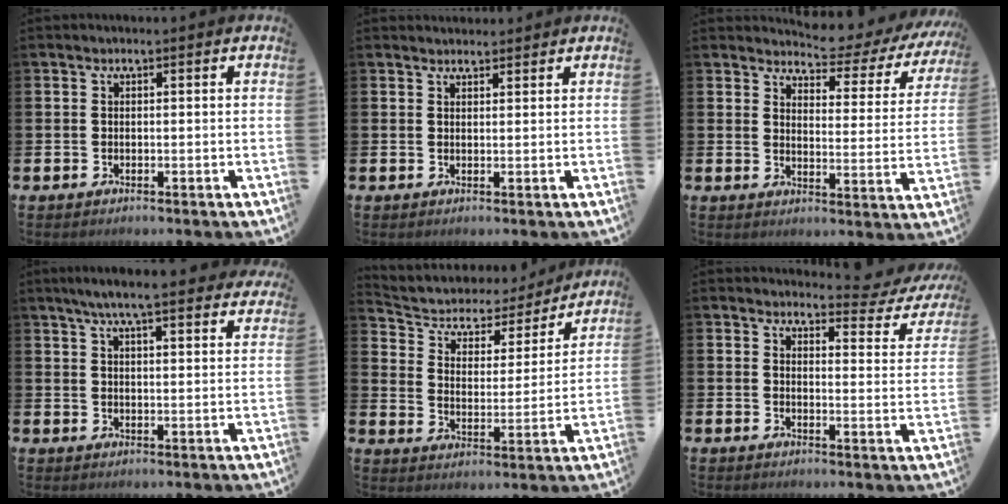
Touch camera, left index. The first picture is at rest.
{"total": 1.9, "force": [1.8, 0.6, -0.1], "torque": [0.014, -0.008, 0.031]}
{"total": 4.3, "force": [3.9, 1.3, 1.2], "torque": [-0.028, -0.042, 0.058]}
{"total": 6.6, "force": [6.0, 0.6, 2.6], "torque": [-0.053, -0.025, 0.104]}
{"total": 5.1, "force": [4.2, 2.7, 1.0], "torque": [-0.047, -0.033, 0.063]}
{"total": 3.2, "force": [2.9, 1.0, 0.8], "torque": [-0.006, -0.029, 0.042]}